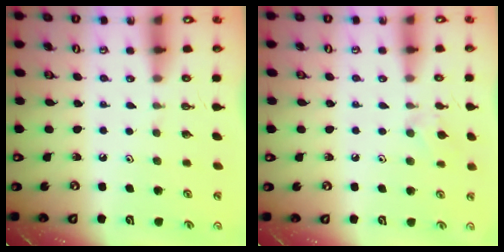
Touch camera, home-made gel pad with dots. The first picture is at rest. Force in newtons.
{"total": 7.3, "press": 7.3, "slide": 0.7}